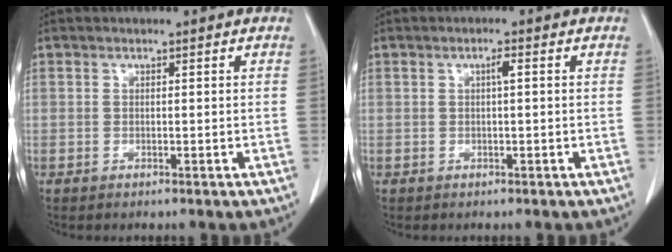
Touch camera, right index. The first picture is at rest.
{"total": 1.4, "force": [0.2, 0.2, 1.4], "torque": [-0.021, 0.003, 0.003]}